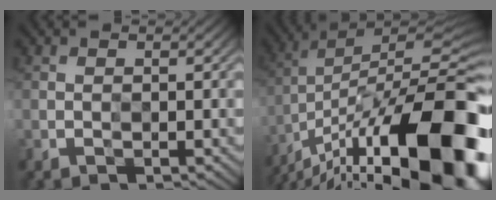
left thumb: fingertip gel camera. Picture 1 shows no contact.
{"total": 20.4, "force": [-13.4, 6.5, 13.8], "torque": [-0.173, 0.013, -0.210]}